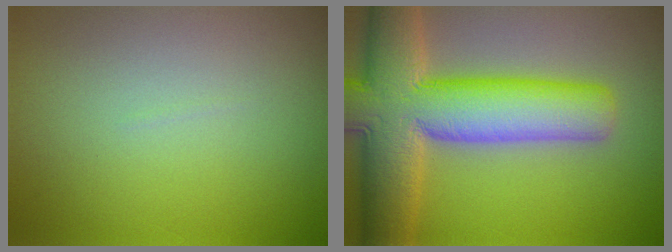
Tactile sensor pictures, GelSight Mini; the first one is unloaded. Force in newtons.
{"total": 12.2, "press": 12.2, "slide": 0.6}